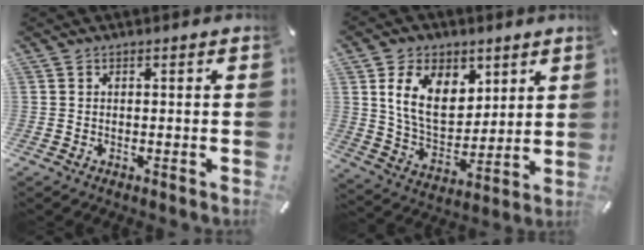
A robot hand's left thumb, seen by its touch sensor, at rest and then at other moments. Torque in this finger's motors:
{"motor_torque": [0.79, 0.29, 1.75, -1.02, 0.44]}